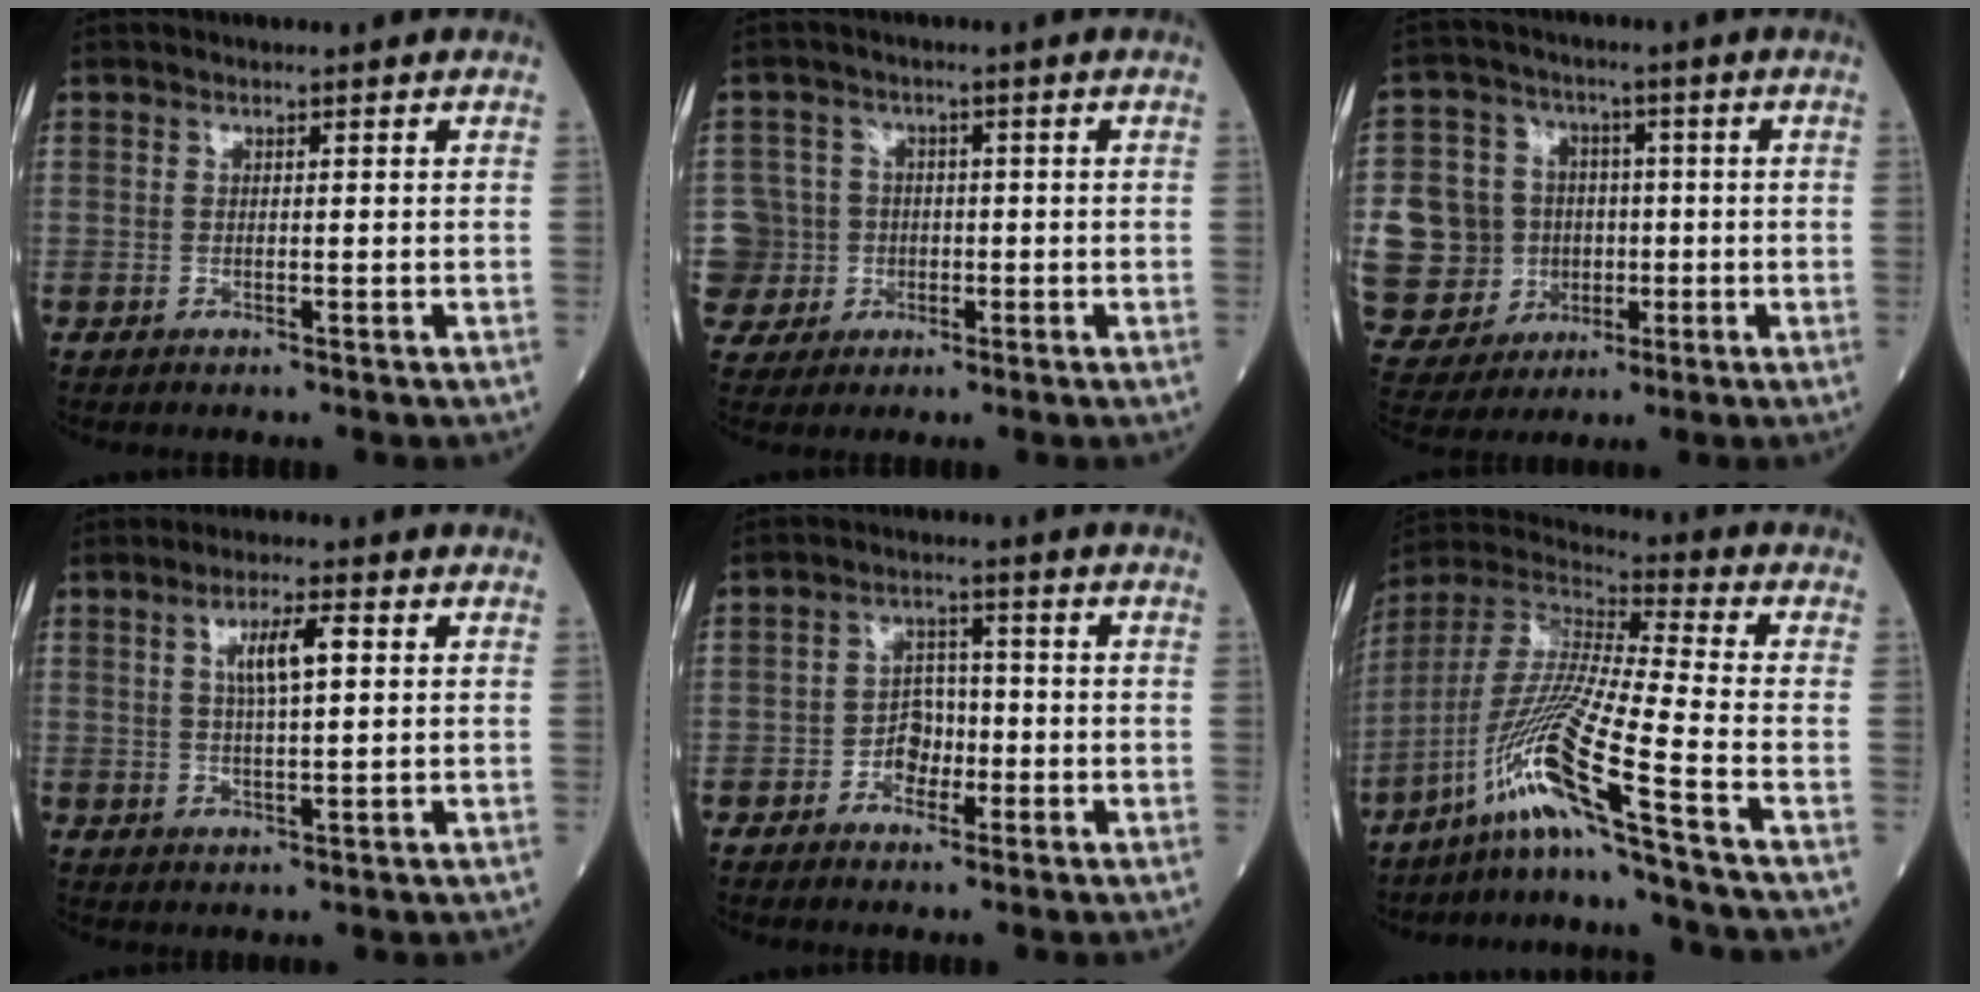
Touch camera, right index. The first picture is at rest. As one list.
[{"total": 7.0, "force": [-1.1, 6.9, -0.3], "torque": [-0.001, 0.020, -0.016]}, {"total": 13.4, "force": [-1.1, 12.5, 4.8], "torque": [-0.134, 0.036, 0.000]}, {"total": 5.5, "force": [1.6, 0.9, 5.2], "torque": [-0.095, 0.006, 0.030]}, {"total": 3.8, "force": [-1.6, 2.7, 2.3], "torque": [-0.033, 0.009, -0.031]}, {"total": 15.3, "force": [-9.0, -2.9, 12.1], "torque": [-0.266, -0.020, -0.175]}]